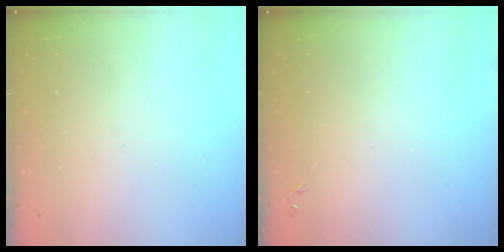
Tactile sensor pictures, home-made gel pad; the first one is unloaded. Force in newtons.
{"total": 0.0}